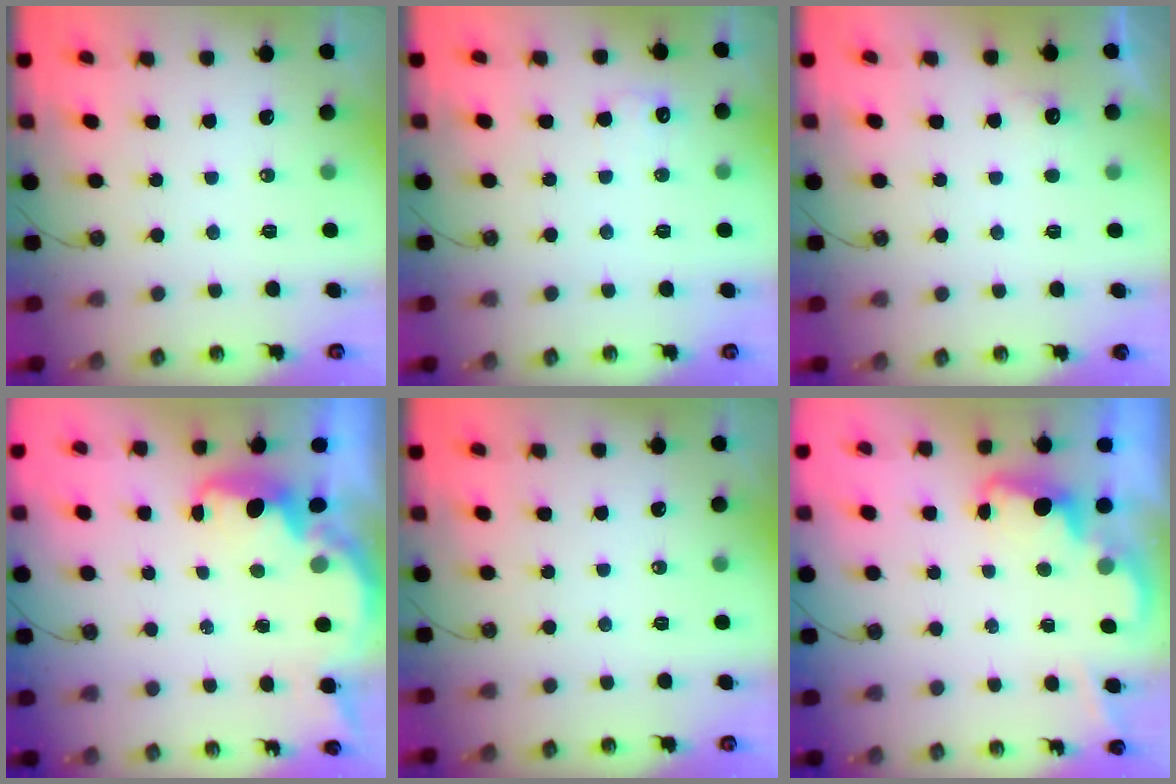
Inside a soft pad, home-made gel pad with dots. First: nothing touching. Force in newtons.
{"total": 5.7, "press": 5.6, "slide": 1.1}
{"total": 4.4, "press": 4.2, "slide": 1.2}
{"total": 2.7, "press": 2.5, "slide": 0.9}
{"total": 0.0}
{"total": 2.1, "press": 2.1, "slide": 0.5}